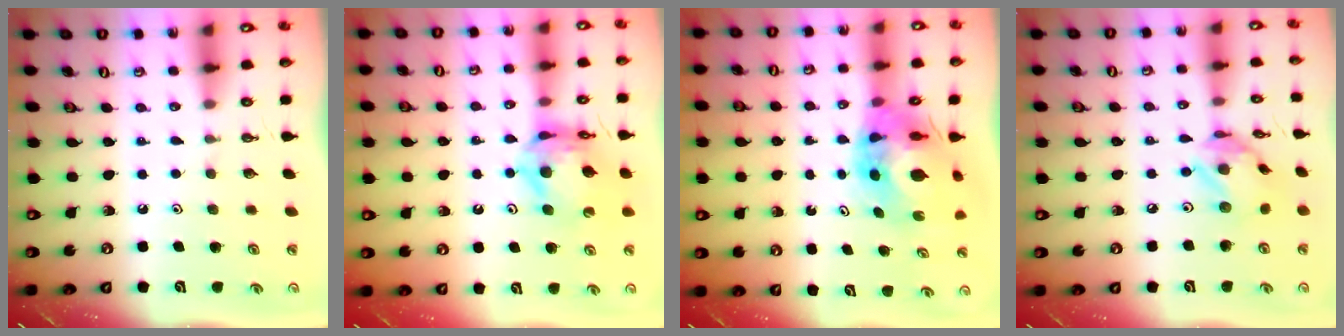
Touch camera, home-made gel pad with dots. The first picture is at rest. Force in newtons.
{"total": 11.5, "press": 11.4, "slide": 1.3}
{"total": 11.2, "press": 11.1, "slide": 1.5}
{"total": 12.2, "press": 12.1, "slide": 1.1}